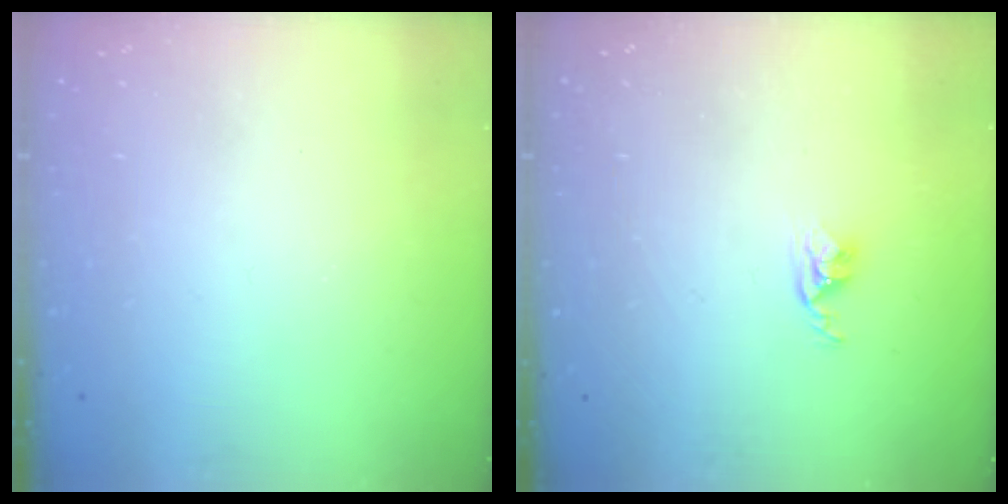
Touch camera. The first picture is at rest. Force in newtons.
{"total": 2.9, "press": 2.9, "slide": 0.4}